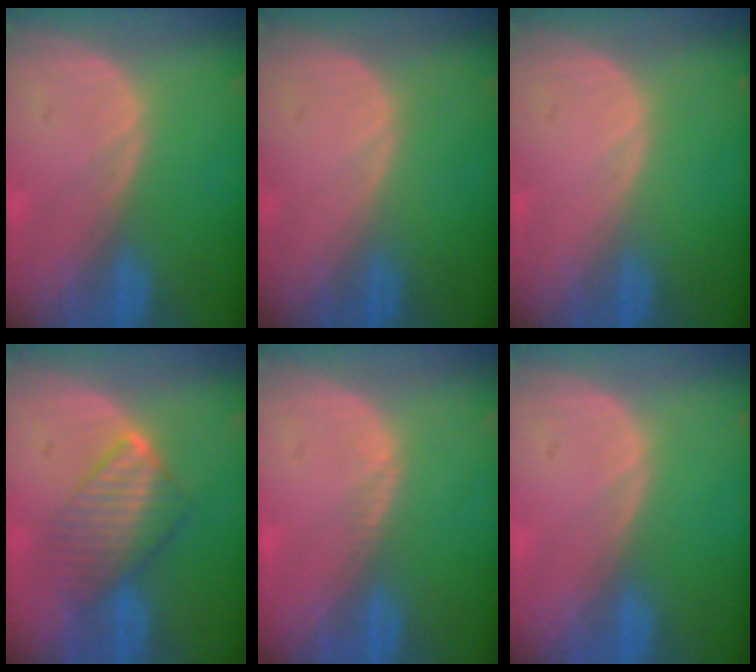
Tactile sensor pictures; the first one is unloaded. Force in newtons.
{"total": 0.0}
{"total": 0.0}
{"total": 6.5, "press": 6.4, "slide": 0.6}
{"total": 0.7, "press": 0.6, "slide": 0.4}
{"total": 0.0}